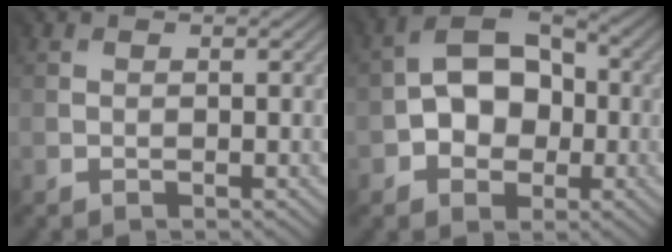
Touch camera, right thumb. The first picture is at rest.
{"total": 7.3, "force": [-0.7, 5.7, 4.5], "torque": [-0.065, 0.020, -0.025]}